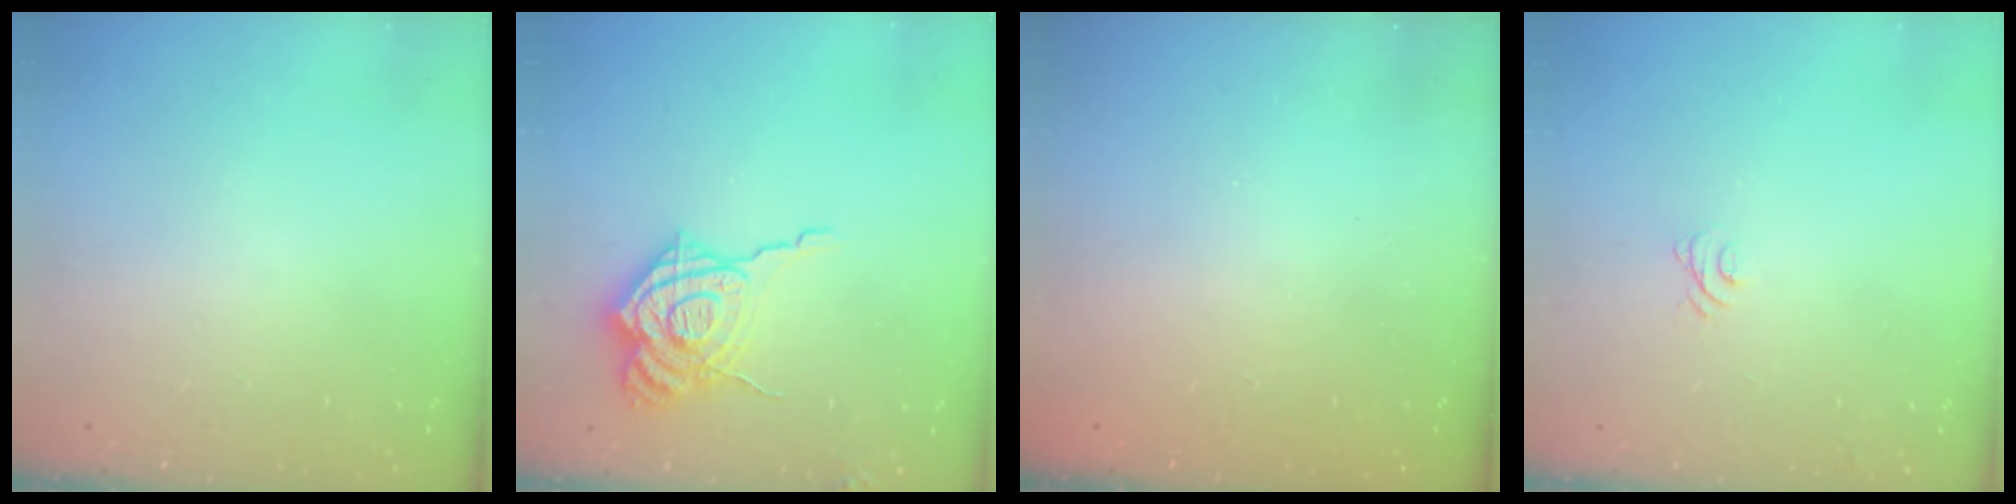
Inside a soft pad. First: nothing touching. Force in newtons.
{"total": 17.0, "press": 16.9, "slide": 1.6}
{"total": 2.3, "press": 2.2, "slide": 0.8}
{"total": 6.4, "press": 6.4, "slide": 0.6}